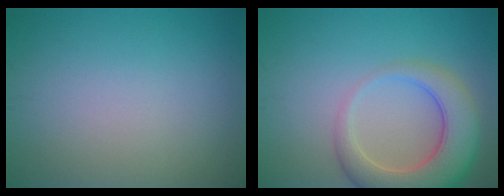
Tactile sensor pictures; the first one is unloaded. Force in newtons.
{"total": 7.4, "press": 7.3, "slide": 0.8}